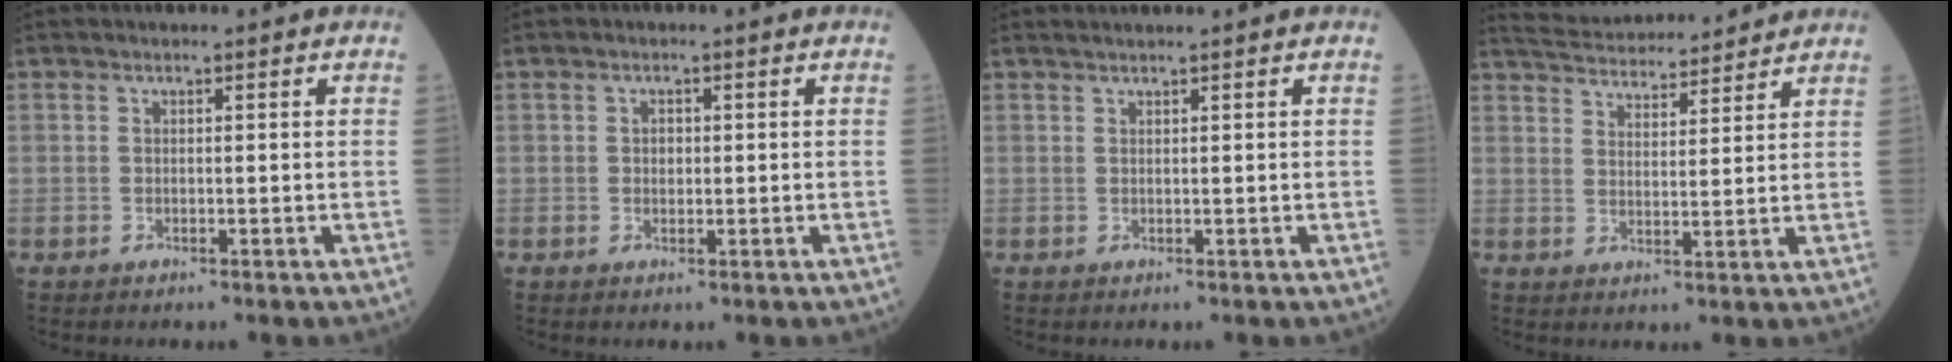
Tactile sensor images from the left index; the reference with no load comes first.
{"total": 1.2, "force": [0.1, 0.9, 0.8], "torque": [-0.014, 0.002, 0.003]}
{"total": 2.2, "force": [1.9, -0.4, 1.0], "torque": [-0.013, 0.017, 0.038]}
{"total": 14.6, "force": [13.9, 2.0, 4.0], "torque": [-0.073, 0.031, 0.210]}